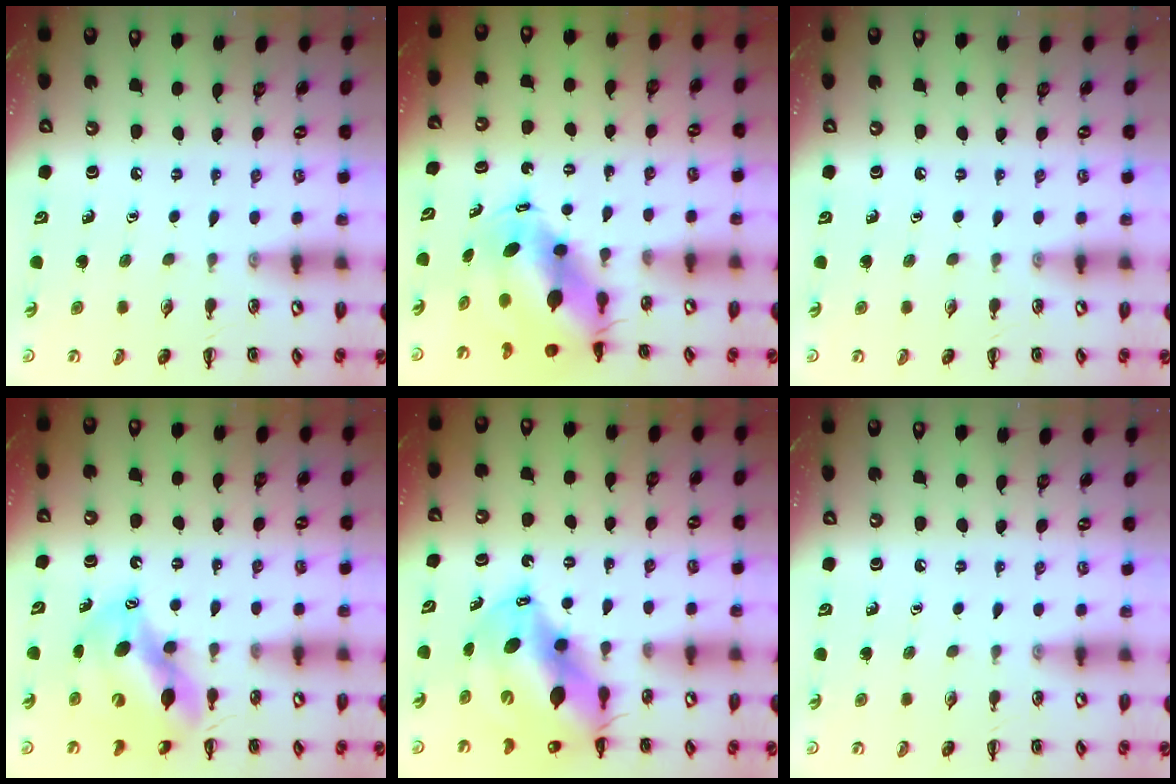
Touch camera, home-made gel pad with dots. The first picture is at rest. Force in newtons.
{"total": 7.8, "press": 7.4, "slide": 2.2}
{"total": 0.0}
{"total": 12.8, "press": 12.3, "slide": 3.3}
{"total": 14.4, "press": 13.8, "slide": 4.1}
{"total": 0.0}